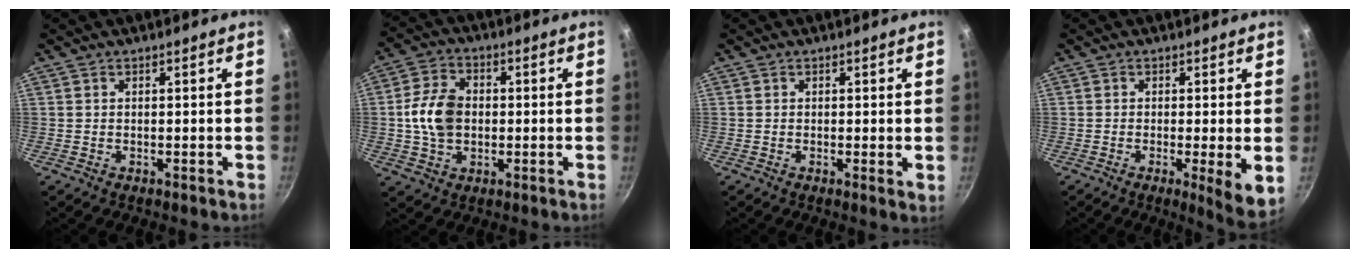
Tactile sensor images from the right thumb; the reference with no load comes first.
{"total": 9.8, "force": [-0.1, 7.0, 6.8], "torque": [-0.115, 0.019, -0.009]}
{"total": 1.6, "force": [0.1, 0.4, 1.5], "torque": [-0.021, -0.007, -0.003]}
{"total": 6.7, "force": [-1.1, 1.0, 6.5], "torque": [-0.090, -0.014, -0.014]}